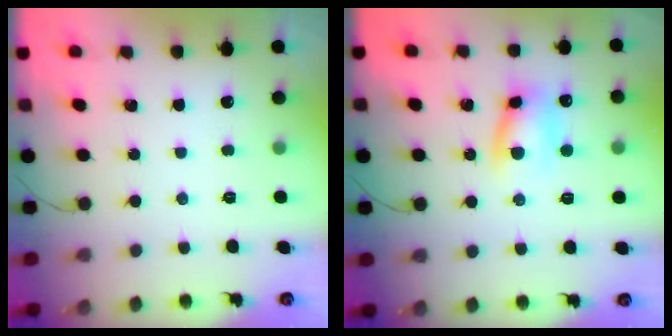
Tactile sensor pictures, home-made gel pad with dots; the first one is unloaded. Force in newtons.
{"total": 8.9, "press": 8.8, "slide": 1.0}